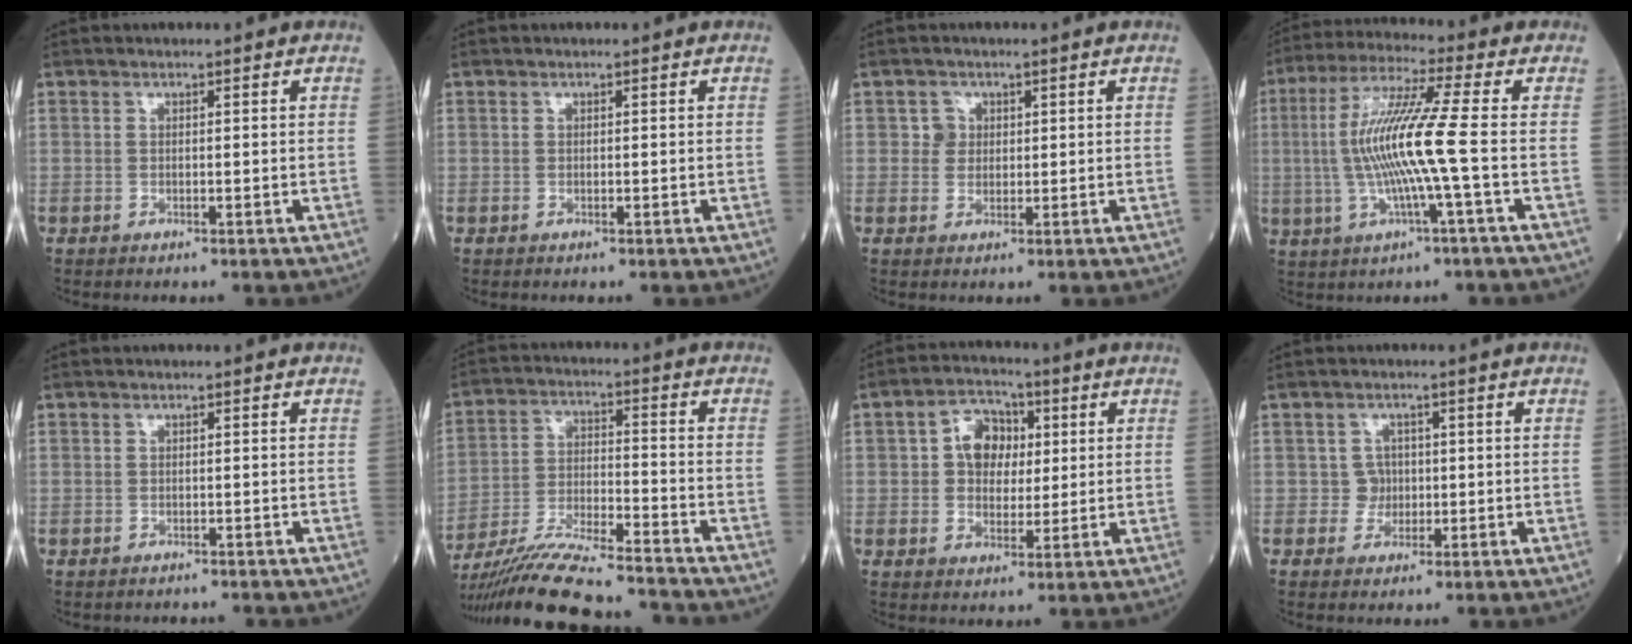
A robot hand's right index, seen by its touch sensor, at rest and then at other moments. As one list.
[{"total": 0.0}, {"total": 1.9, "force": [0.6, 1.8, 0.1], "torque": [0.005, 0.001, 0.007]}, {"total": 11.7, "force": [-0.9, -0.9, 11.6], "torque": [-0.238, 0.006, -0.020]}, {"total": 1.5, "force": [-1.3, 0.6, -0.3], "torque": [-0.002, 0.000, -0.021]}, {"total": 17.8, "force": [-16.2, 0.3, 7.3], "torque": [-0.158, -0.020, -0.275]}, {"total": 6.6, "force": [1.4, 4.9, 4.2], "torque": [-0.073, 0.022, 0.025]}, {"total": 2.0, "force": [-0.1, 1.9, -0.1], "torque": [0.009, 0.008, -0.003]}]